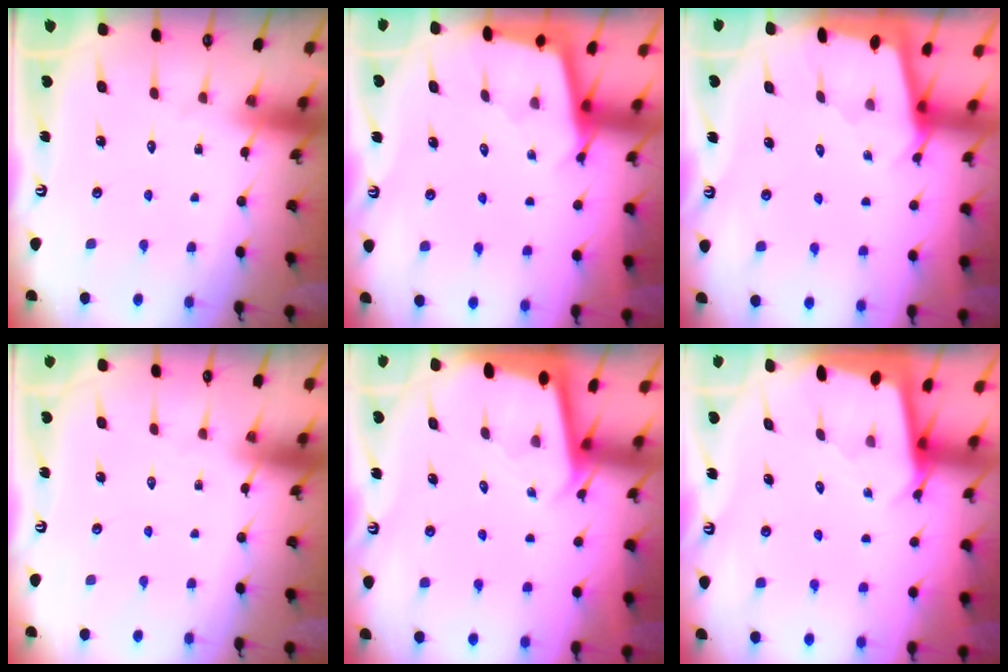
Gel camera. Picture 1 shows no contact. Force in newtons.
{"total": 2.2, "press": 2.2, "slide": 0.2}
{"total": 1.9, "press": 1.9, "slide": 0.1}
{"total": 0.0}
{"total": 1.8, "press": 1.8, "slide": 0.0}
{"total": 2.4, "press": 2.4, "slide": 0.1}